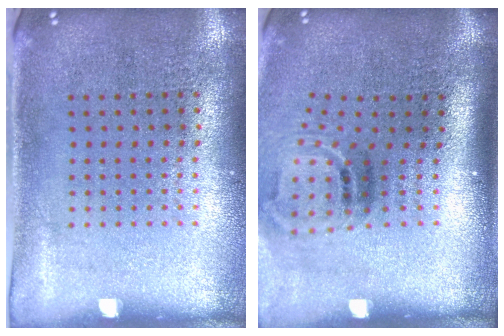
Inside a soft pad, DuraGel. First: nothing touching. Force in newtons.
{"total": 1.9, "press": 1.2, "slide": 1.5}